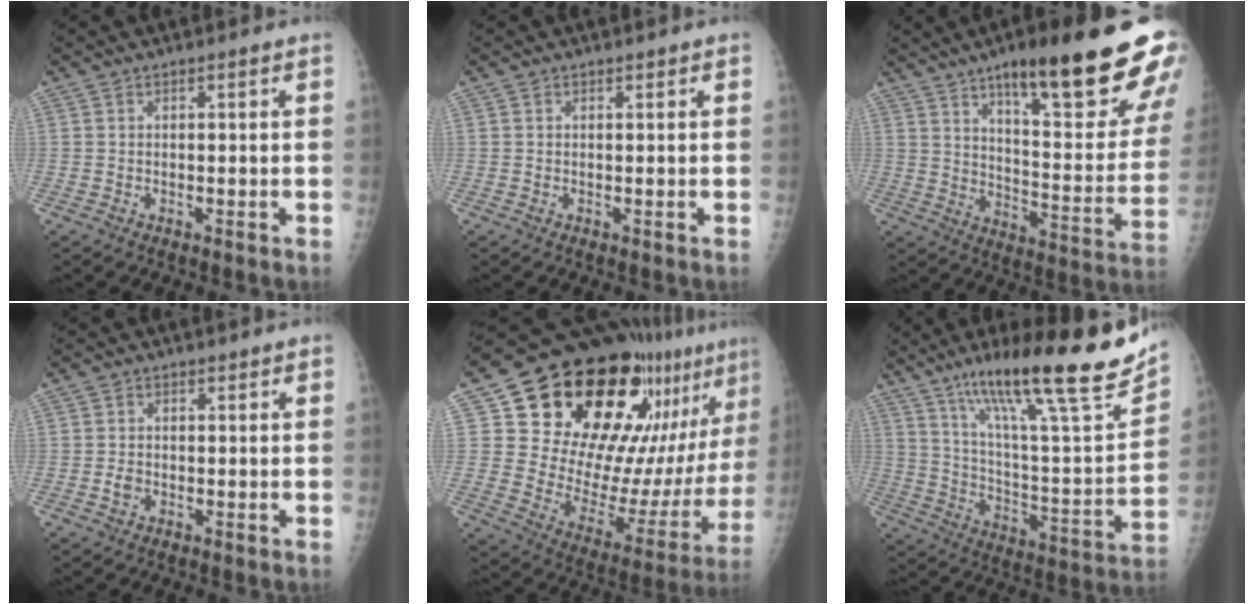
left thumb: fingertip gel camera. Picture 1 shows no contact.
{"total": 0.0}
{"total": 25.9, "force": [16.3, 5.6, 19.4], "torque": [-0.238, -0.074, 0.239]}
{"total": 1.5, "force": [-0.3, 1.2, 0.9], "torque": [-0.009, 0.002, -0.006]}
{"total": 30.7, "force": [17.0, 13.7, 21.6], "torque": [-0.291, -0.041, 0.268]}
{"total": 27.4, "force": [17.7, 4.7, 20.3], "torque": [-0.299, -0.053, 0.292]}